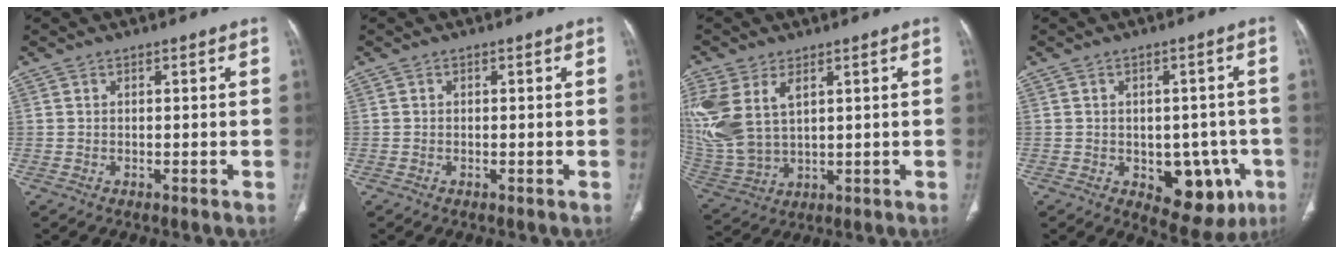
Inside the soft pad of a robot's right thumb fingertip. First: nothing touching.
{"total": 0.0}
{"total": 15.6, "force": [5.1, 9.6, 11.2], "torque": [-0.280, -0.011, 0.118]}
{"total": 11.6, "force": [-3.7, 7.2, 8.3], "torque": [-0.055, 0.012, -0.032]}